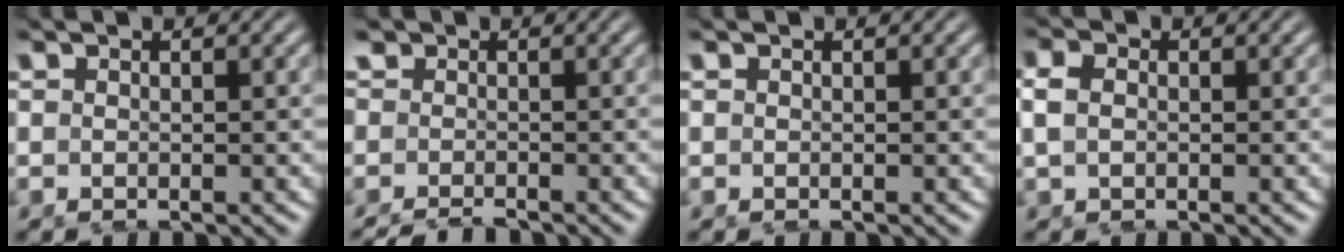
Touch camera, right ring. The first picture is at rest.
{"total": 1.8, "force": [-1.6, 0.8, 0.1], "torque": [0.004, -0.011, -0.026]}
{"total": 0.0}
{"total": 1.7, "force": [0.4, 1.2, 1.2], "torque": [-0.030, 0.003, 0.005]}